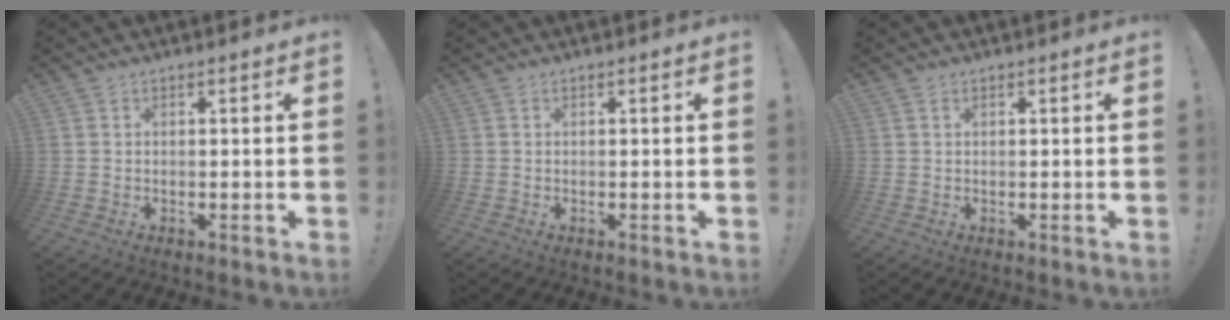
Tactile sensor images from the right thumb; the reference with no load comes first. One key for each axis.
{"total": 0.0}
{"total": 0.6, "fx": 0.4, "fy": 0.3, "fz": 0.3, "tx": -0.003, "ty": -0.001, "tz": 0.007}